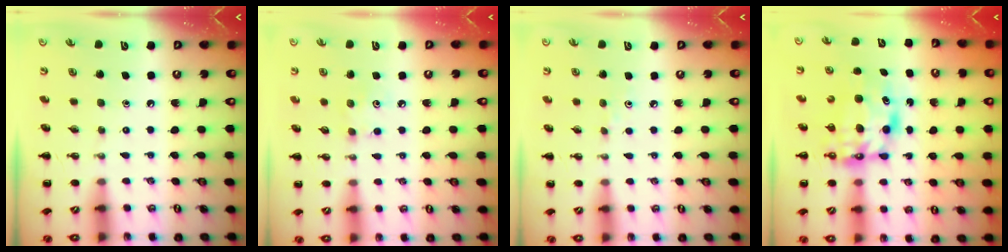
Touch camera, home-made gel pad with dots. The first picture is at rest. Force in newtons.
{"total": 4.7, "press": 4.5, "slide": 1.1}
{"total": 2.9, "press": 2.7, "slide": 0.9}
{"total": 9.5, "press": 9.4, "slide": 1.7}